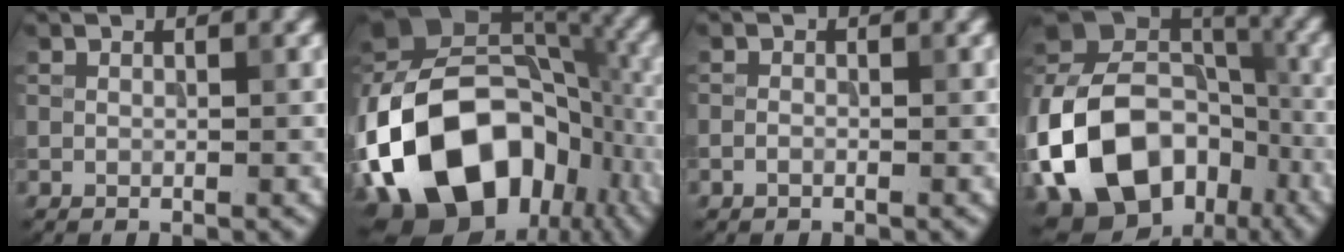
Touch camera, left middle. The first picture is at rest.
{"total": 18.5, "force": [-6.3, 12.2, 12.3], "torque": [-0.228, 0.001, -0.116]}
{"total": 0.7, "force": [-0.4, 0.4, 0.4], "torque": [-0.006, -0.001, -0.010]}
{"total": 17.4, "force": [-6.9, 12.6, 9.8], "torque": [-0.201, -0.005, -0.127]}